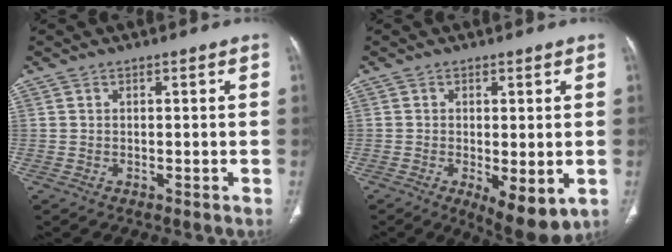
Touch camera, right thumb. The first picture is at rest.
{"total": 8.4, "force": [-2.2, 3.1, 7.5], "torque": [-0.109, -0.021, -0.026]}